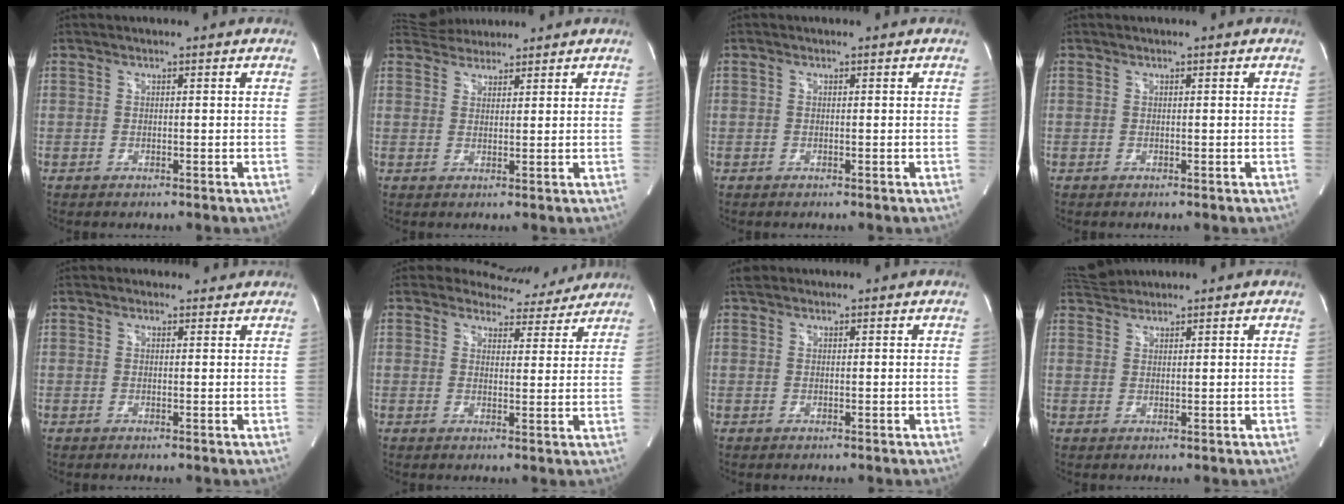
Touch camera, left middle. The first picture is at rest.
{"total": 5.2, "force": [4.8, 1.8, 0.8], "torque": [-0.015, 0.030, 0.081]}
{"total": 0.6, "force": [-0.2, -0.2, -0.5], "torque": [0.012, -0.002, -0.004]}
{"total": 0.0}
{"total": 2.1, "force": [1.8, 1.1, -0.2], "torque": [0.003, 0.009, 0.016]}
{"total": 7.6, "force": [7.0, 2.8, -0.3], "torque": [0.019, -0.002, 0.072]}
{"total": 1.4, "force": [1.1, 0.9, 0.2], "torque": [-0.008, 0.018, 0.017]}
{"total": 3.1, "force": [3.1, 0.4, -0.1], "torque": [-0.010, 0.020, 0.063]}